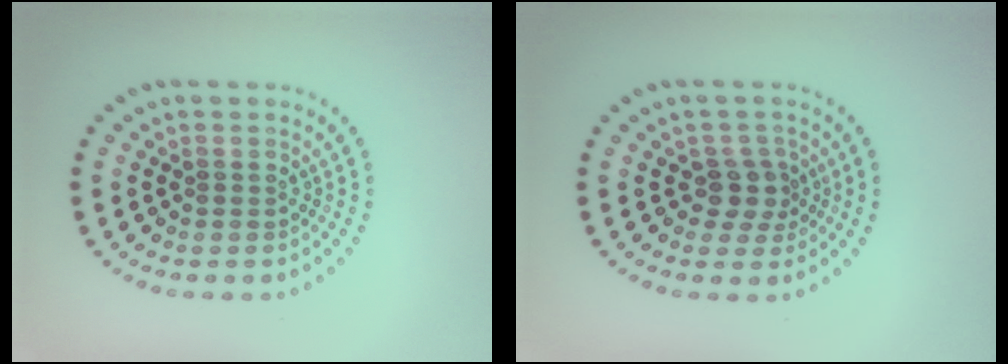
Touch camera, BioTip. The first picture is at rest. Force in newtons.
{"total": 2.3, "press": 1.8, "slide": 1.4}